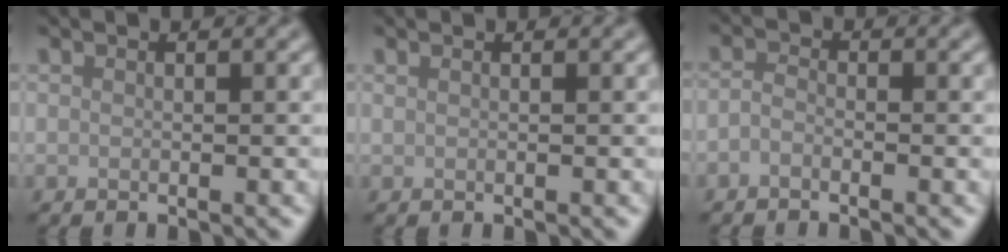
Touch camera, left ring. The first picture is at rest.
{"total": 0.5, "force": [0.4, 0.2, 0.3], "torque": [-0.004, 0.002, 0.004]}
{"total": 1.2, "force": [-0.8, 0.6, 0.7], "torque": [-0.013, 0.001, -0.021]}